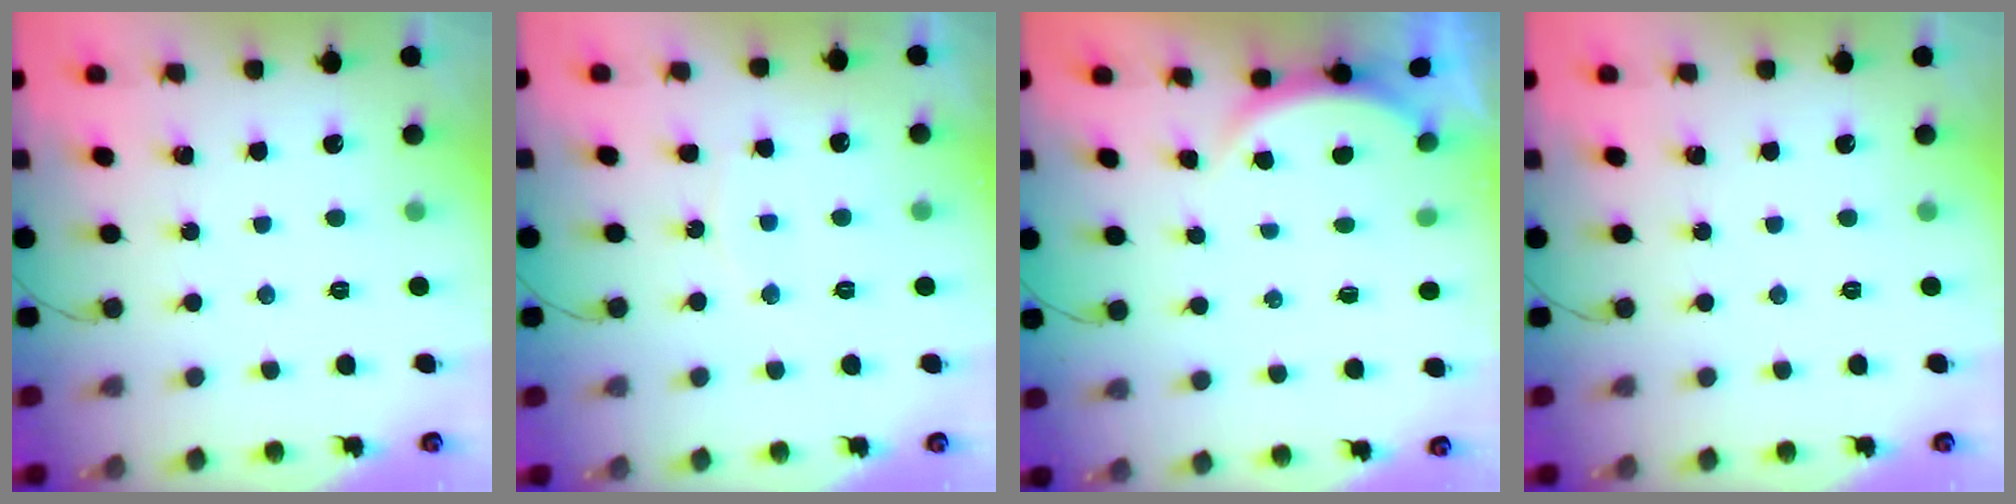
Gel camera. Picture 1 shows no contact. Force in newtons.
{"total": 6.7, "press": 6.7, "slide": 0.7}
{"total": 2.6, "press": 2.5, "slide": 0.6}
{"total": 0.0}